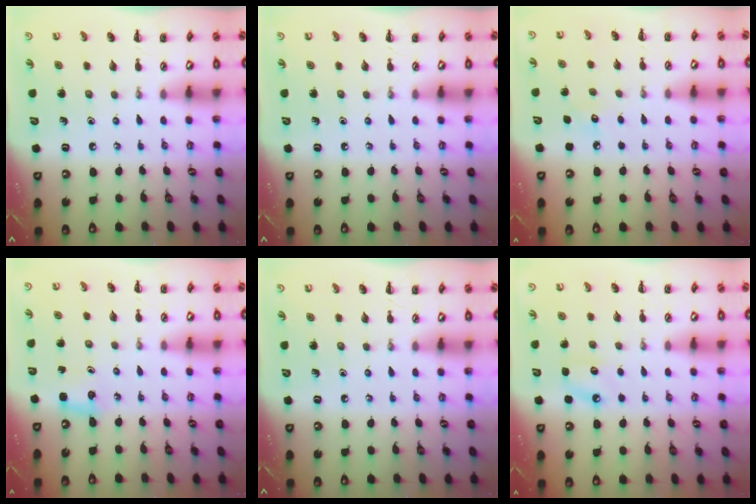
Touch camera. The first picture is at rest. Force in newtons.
{"total": 0.0}
{"total": 5.1, "press": 4.9, "slide": 1.3}
{"total": 2.8, "press": 2.6, "slide": 0.9}
{"total": 0.0}
{"total": 6.4, "press": 6.2, "slide": 1.8}